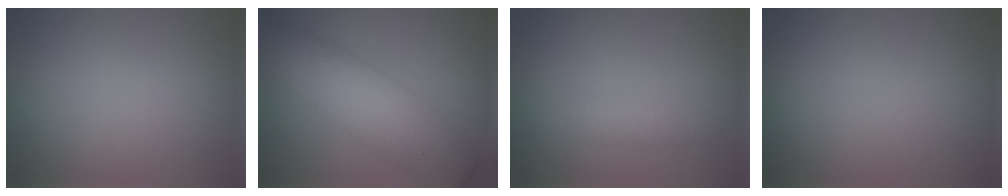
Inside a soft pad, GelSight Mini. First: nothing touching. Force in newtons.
{"total": 8.4, "press": 8.4, "slide": 0.1}
{"total": 1.3, "press": 1.3, "slide": 0.0}
{"total": 0.0}